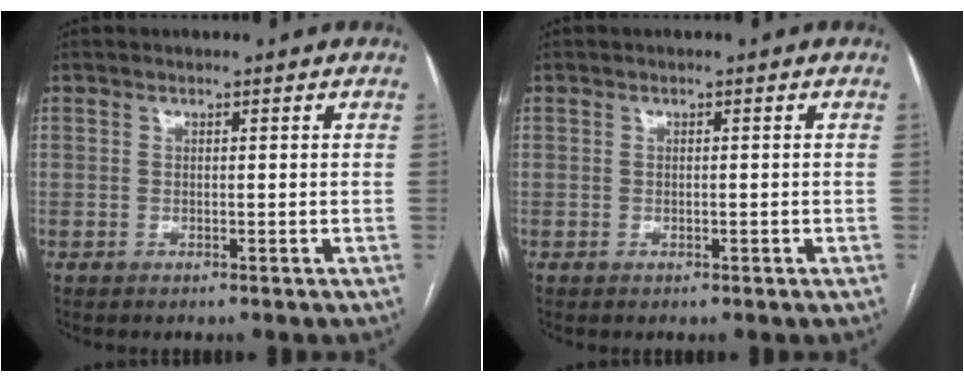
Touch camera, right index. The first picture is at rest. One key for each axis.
{"total": 0.6, "fx": -0.2, "fy": 0.2, "fz": 0.6, "tx": -0.013, "ty": -0.001, "tz": 0.000}